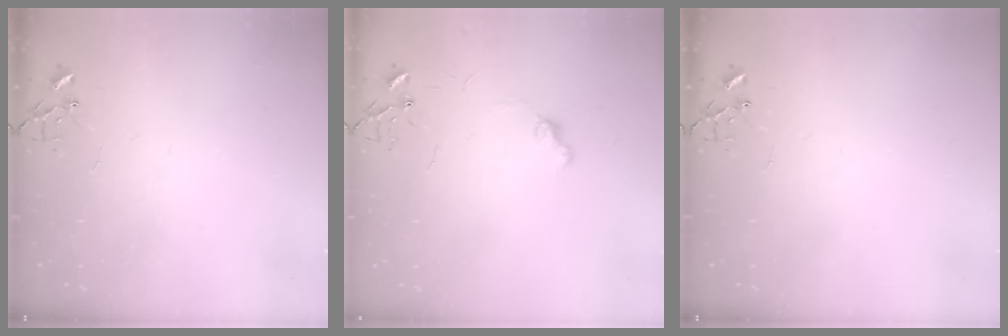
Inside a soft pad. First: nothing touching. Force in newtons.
{"total": 5.8, "press": 5.7, "slide": 0.6}
{"total": 0.0}